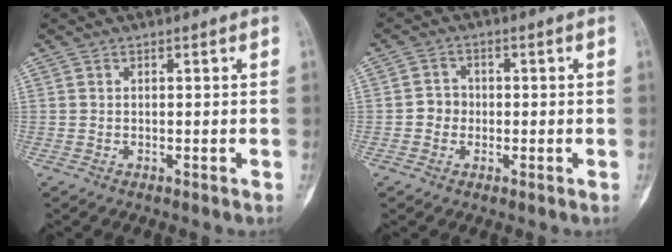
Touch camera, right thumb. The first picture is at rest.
{"total": 3.1, "force": [-0.6, 2.8, 1.0], "torque": [0.001, 0.010, -0.017]}